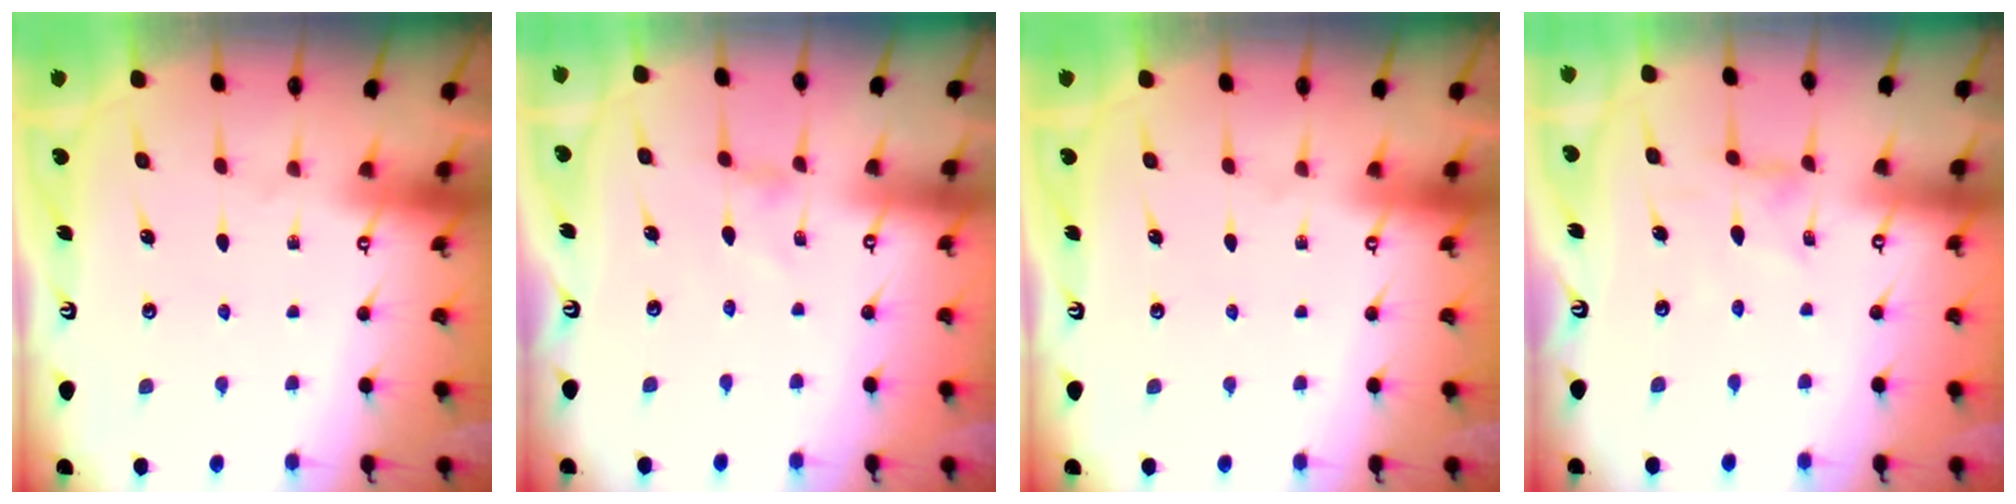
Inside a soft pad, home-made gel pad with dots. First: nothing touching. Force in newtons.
{"total": 0.0}
{"total": 0.0}
{"total": 0.0}